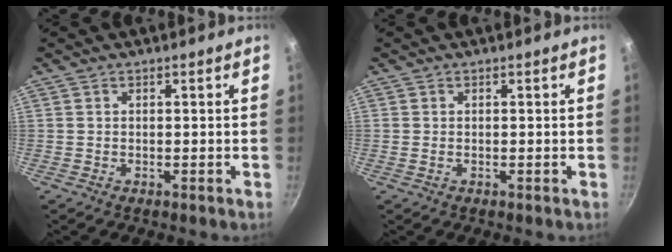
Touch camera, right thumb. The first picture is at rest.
{"total": 0.0}